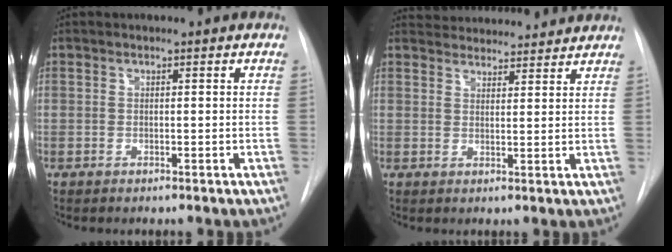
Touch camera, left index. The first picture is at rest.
{"total": 11.7, "force": [11.3, 2.4, 2.3], "torque": [-0.025, 0.028, 0.146]}